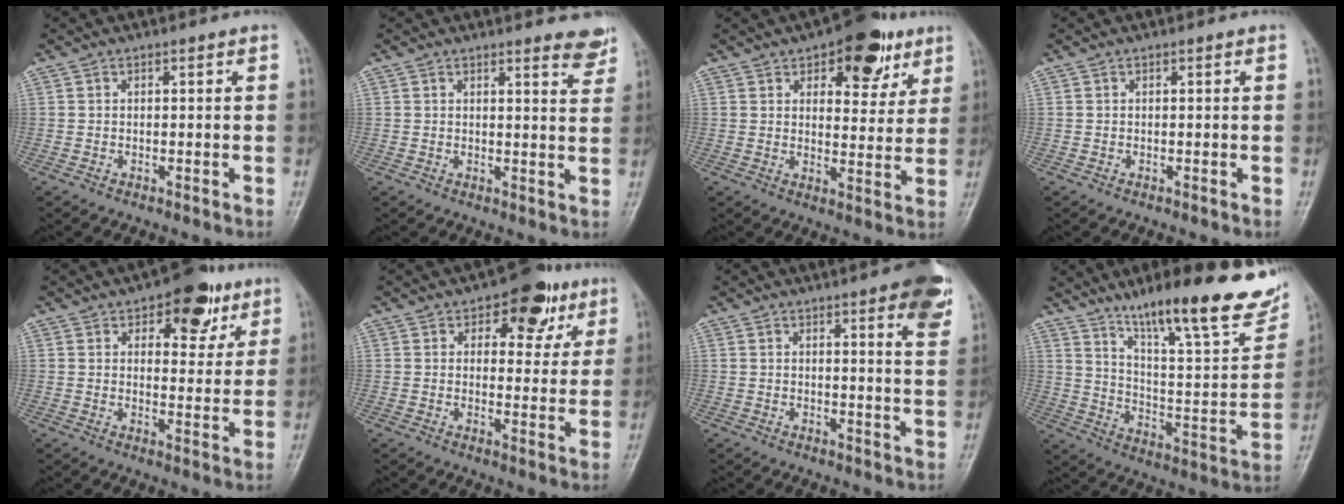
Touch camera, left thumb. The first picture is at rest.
{"total": 4.8, "force": [4.2, 1.0, 2.2], "torque": [-0.011, -0.030, 0.036]}
{"total": 12.8, "force": [7.2, 6.5, 8.4], "torque": [-0.064, -0.027, 0.096]}
{"total": 0.0}
{"total": 10.8, "force": [6.0, 5.7, 6.9], "torque": [-0.049, -0.023, 0.078]}
{"total": 9.9, "force": [5.1, 5.9, 6.1], "torque": [-0.031, -0.016, 0.063]}
{"total": 9.6, "force": [5.5, 1.9, 7.7], "torque": [-0.076, -0.021, 0.059]}
{"total": 25.5, "force": [17.0, 5.7, 18.1], "torque": [-0.237, -0.062, 0.266]}